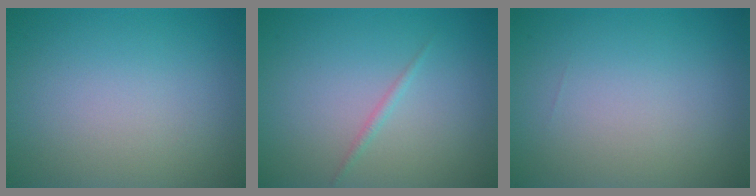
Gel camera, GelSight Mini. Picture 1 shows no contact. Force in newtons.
{"total": 0.7, "press": 0.7, "slide": 0.1}
{"total": 0.0}